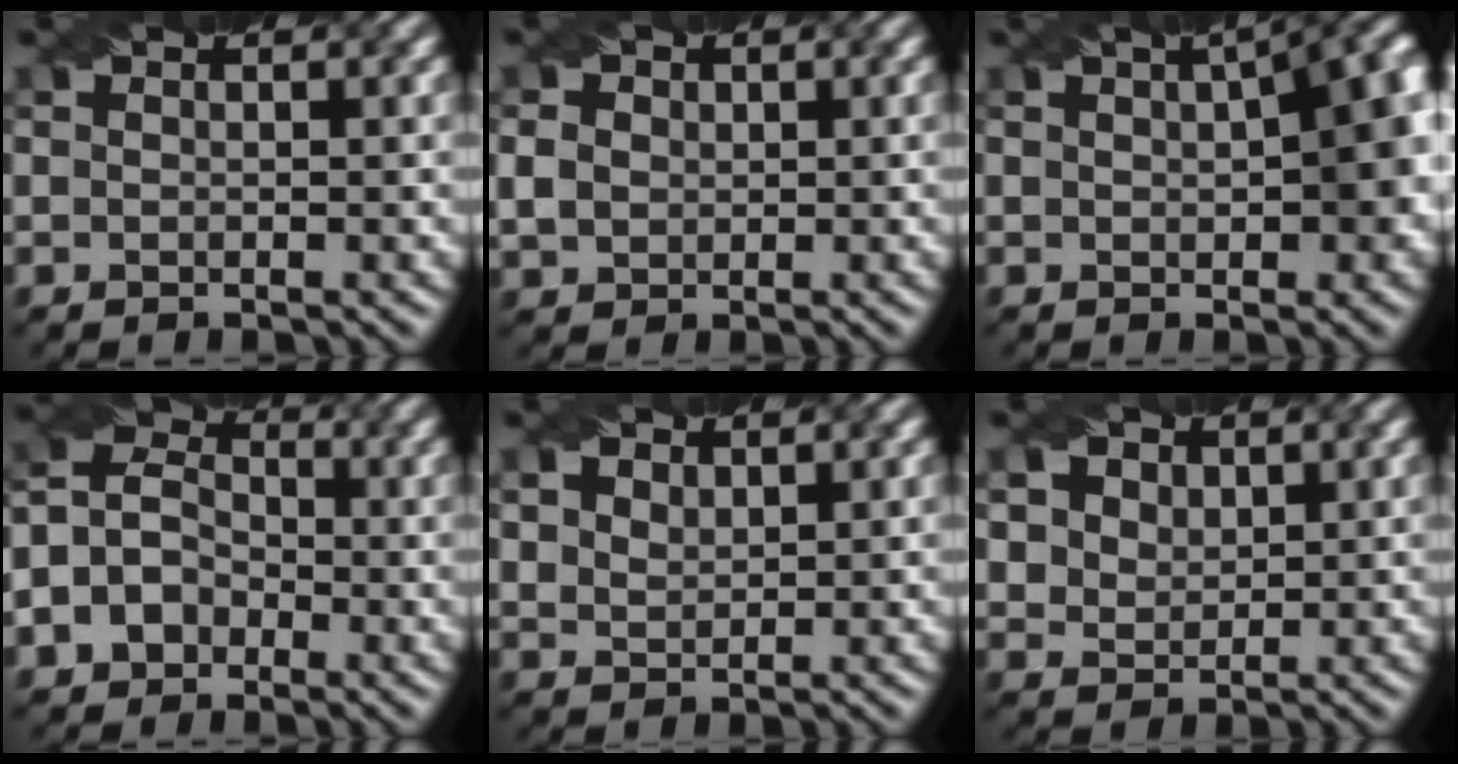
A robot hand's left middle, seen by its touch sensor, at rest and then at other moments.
{"total": 2.3, "force": [0.2, 2.0, 1.0], "torque": [-0.021, -0.001, 0.006]}
{"total": 8.1, "force": [1.1, 3.4, 7.3], "torque": [-0.076, 0.017, 0.015]}
{"total": 6.7, "force": [-2.0, 5.2, 3.6], "torque": [-0.055, 0.007, -0.045]}
{"total": 3.4, "force": [1.9, 2.3, 1.5], "torque": [-0.043, 0.010, 0.034]}
{"total": 7.2, "force": [3.9, 5.0, 3.3], "torque": [-0.078, 0.014, 0.061]}